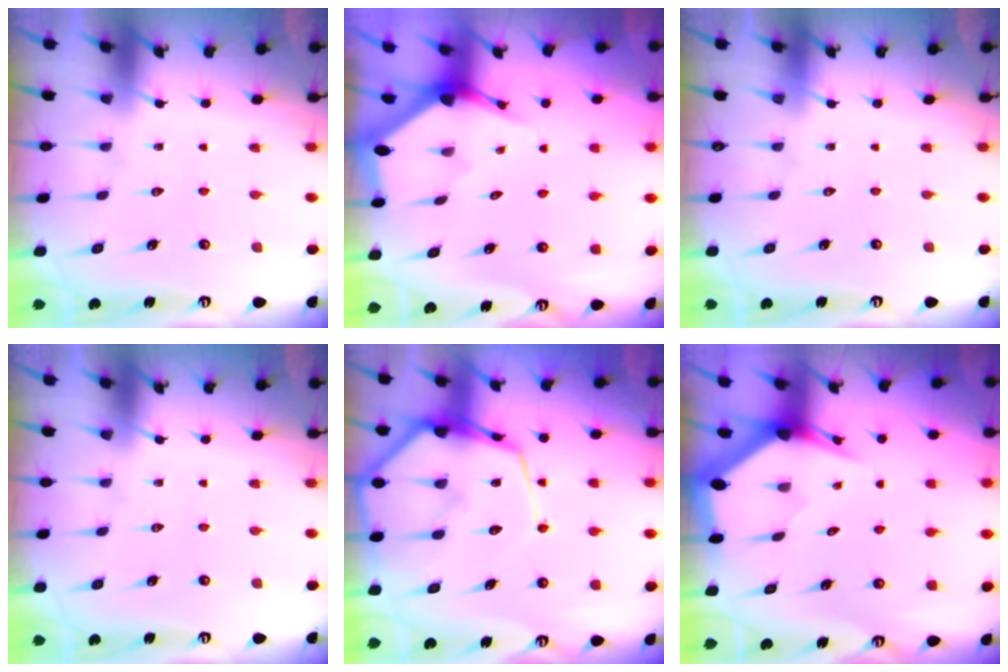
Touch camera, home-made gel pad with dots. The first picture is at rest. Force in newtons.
{"total": 2.9, "press": 2.9, "slide": 0.2}
{"total": 0.0}
{"total": 0.0}
{"total": 18.4, "press": 18.3, "slide": 1.8}
{"total": 3.1, "press": 3.1, "slide": 0.0}